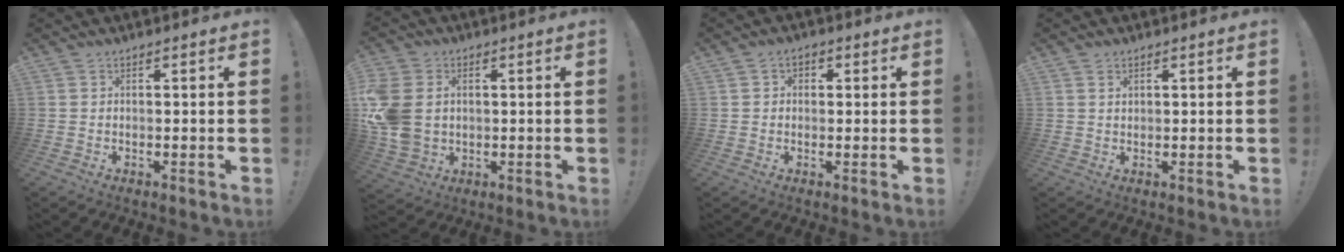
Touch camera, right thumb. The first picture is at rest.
{"total": 12.8, "force": [1.7, 10.0, 7.9], "torque": [-0.172, -0.008, 0.035]}
{"total": 2.2, "force": [0.0, 2.0, 1.0], "torque": [-0.009, 0.003, -0.002]}
{"total": 1.2, "force": [0.8, 0.6, 0.6], "torque": [-0.005, -0.003, 0.013]}